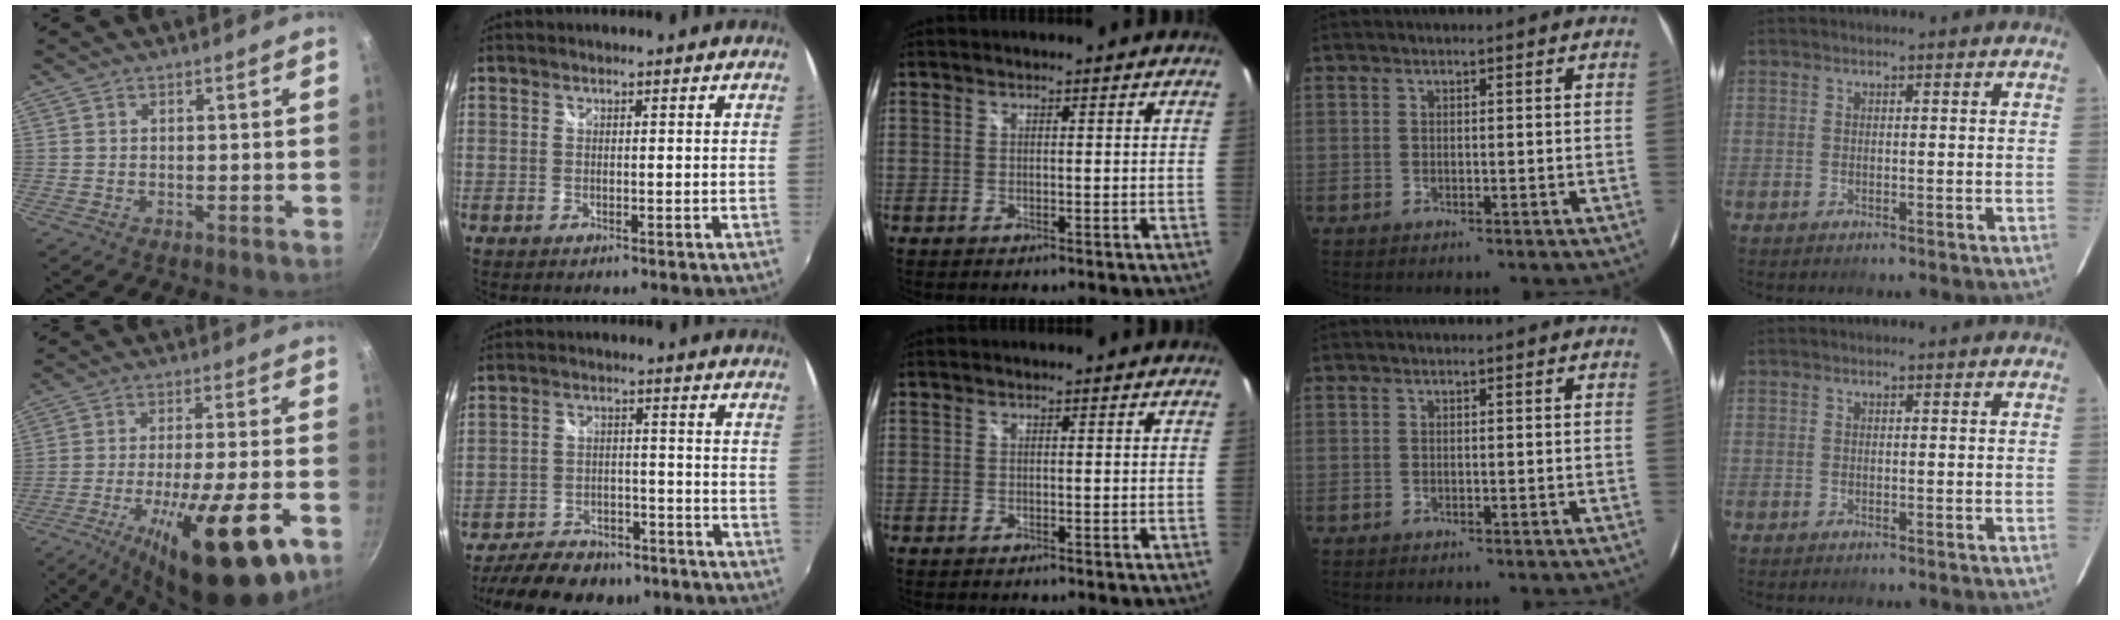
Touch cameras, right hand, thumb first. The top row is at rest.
{"thumb": {"total": 20.6, "force": [-9.3, 4.9, 17.7], "torque": [-0.254, 0.013, -0.141]}, "index": {"total": 17.9, "force": [-15.0, 7.5, 6.3], "torque": [-0.147, 0.021, -0.190]}}